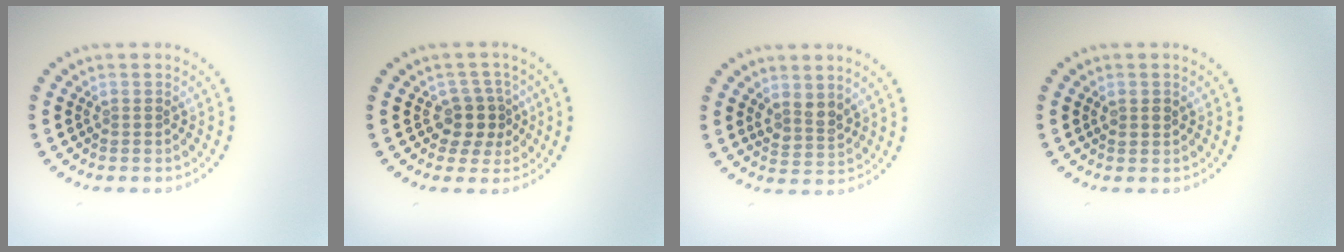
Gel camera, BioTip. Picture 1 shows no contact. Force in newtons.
{"total": 2.7, "press": 2.2, "slide": 1.5}
{"total": 2.2, "press": 1.9, "slide": 1.1}
{"total": 1.0, "press": 0.9, "slide": 0.3}